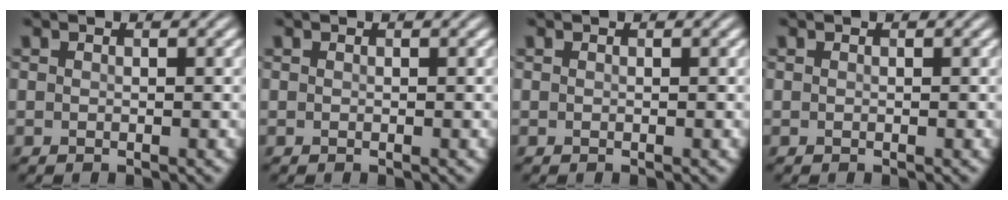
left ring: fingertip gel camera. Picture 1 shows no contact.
{"total": 0.0}
{"total": 0.0}
{"total": 0.0}